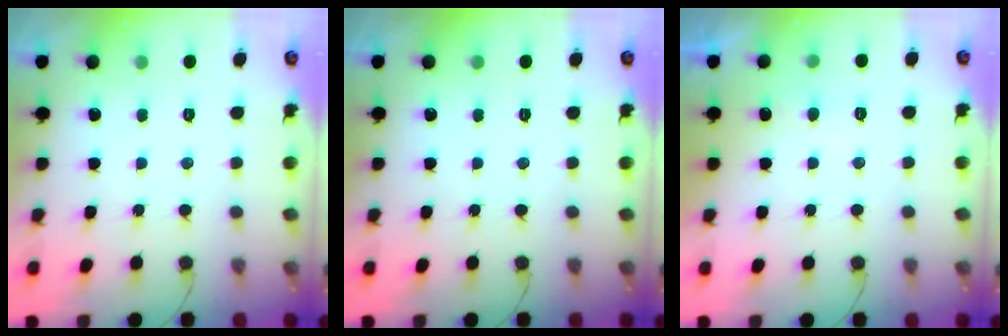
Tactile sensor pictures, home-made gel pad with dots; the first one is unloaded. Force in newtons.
{"total": 0.0}
{"total": 3.8, "press": 3.7, "slide": 0.3}